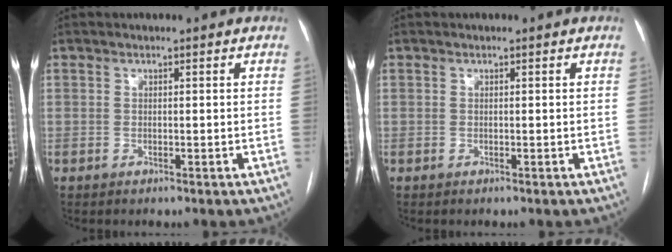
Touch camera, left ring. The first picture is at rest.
{"total": 0.0}